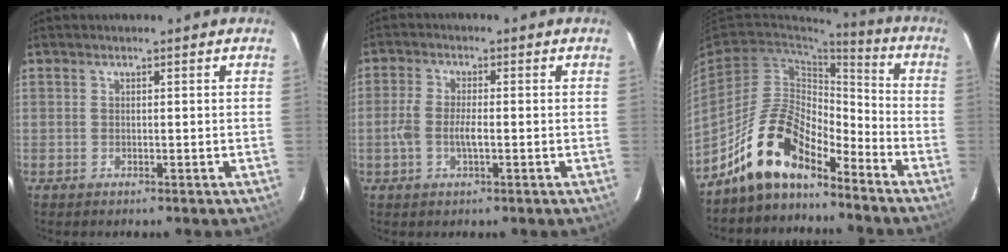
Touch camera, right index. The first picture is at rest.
{"total": 4.7, "force": [-1.1, 1.7, 4.2], "torque": [-0.091, 0.001, -0.023]}
{"total": 13.8, "force": [-10.8, 5.2, 6.9], "torque": [-0.138, 0.019, -0.203]}